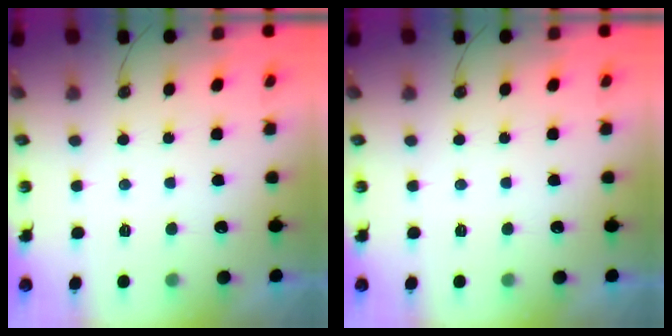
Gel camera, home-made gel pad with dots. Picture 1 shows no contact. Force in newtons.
{"total": 0.0}